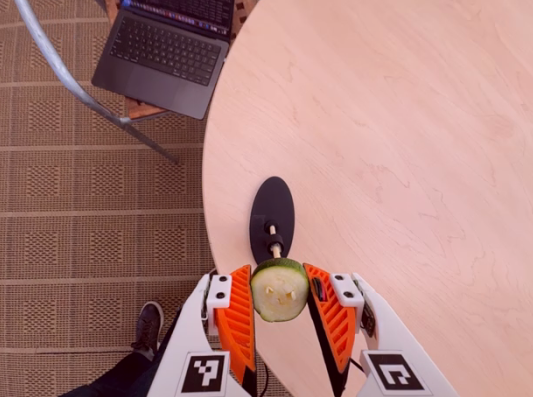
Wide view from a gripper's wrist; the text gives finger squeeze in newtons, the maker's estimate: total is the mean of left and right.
{"total": 8.7, "left": 8.5, "right": 8.8}